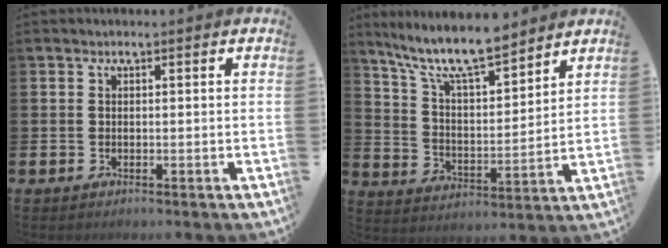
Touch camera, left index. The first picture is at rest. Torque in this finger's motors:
{"motor_torque": [0.49, -0.52, 1.06, 0.21]}